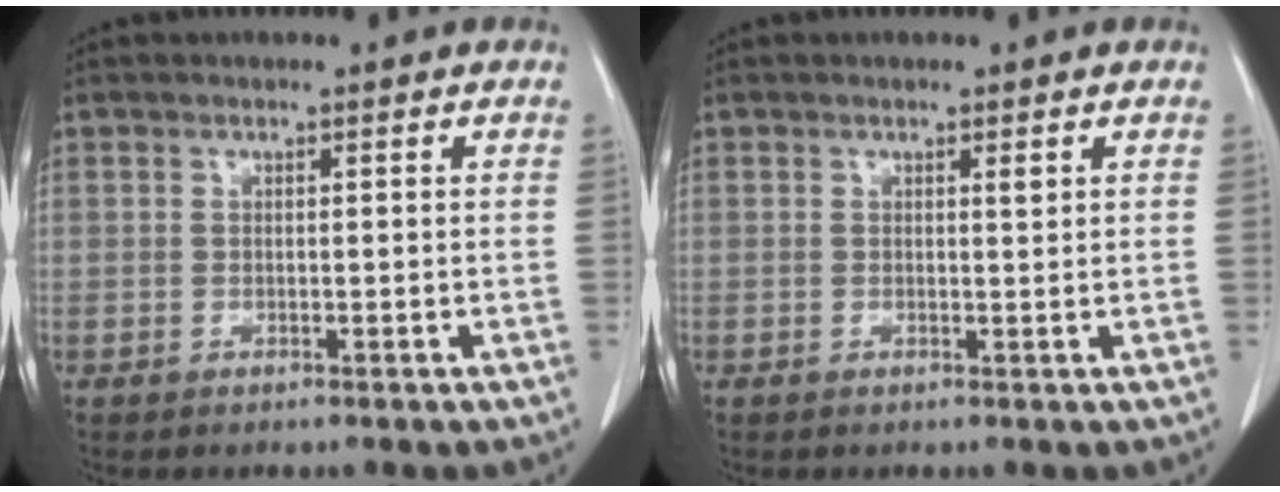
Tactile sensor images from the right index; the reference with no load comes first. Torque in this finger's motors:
{"motor_torque": [0.08, -0.01, 0.00, 0.00]}